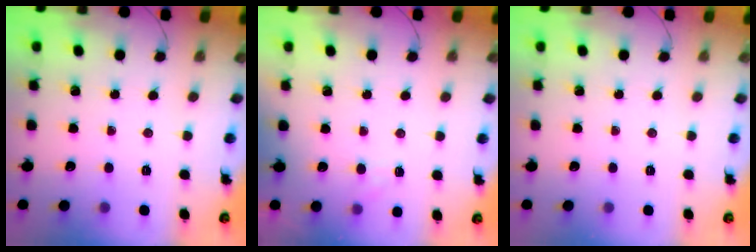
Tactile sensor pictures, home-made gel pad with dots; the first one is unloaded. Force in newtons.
{"total": 5.3, "press": 5.0, "slide": 1.6}
{"total": 0.0}